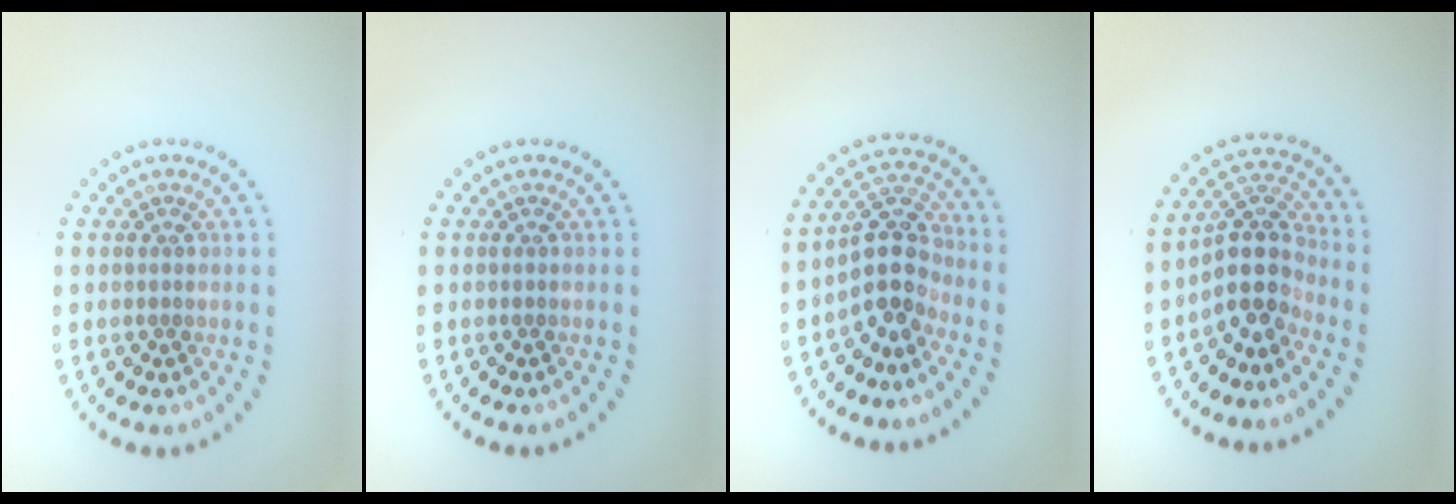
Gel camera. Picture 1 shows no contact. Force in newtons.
{"total": 0.0}
{"total": 4.2, "press": 3.7, "slide": 2.1}
{"total": 4.4, "press": 3.5, "slide": 2.6}